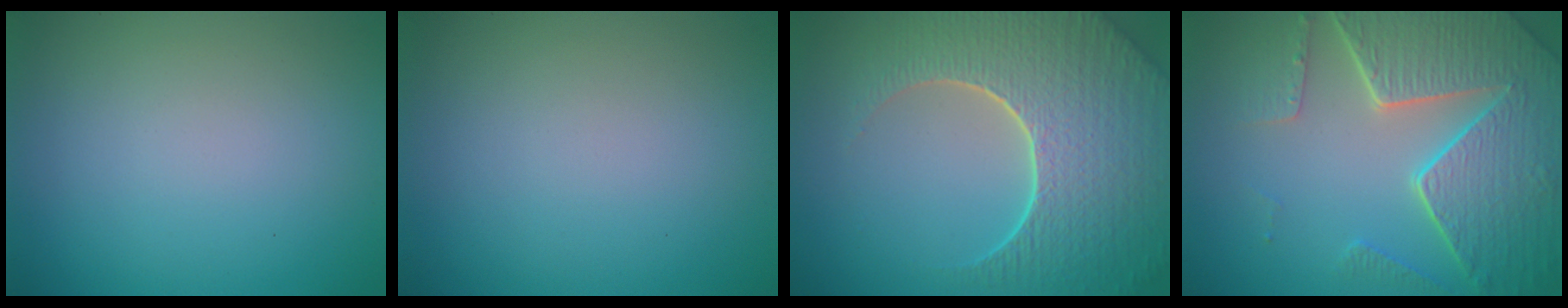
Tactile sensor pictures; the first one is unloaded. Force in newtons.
{"total": 0.0}
{"total": 9.2, "press": 6.6, "slide": 6.4}
{"total": 8.2, "press": 6.1, "slide": 5.5}